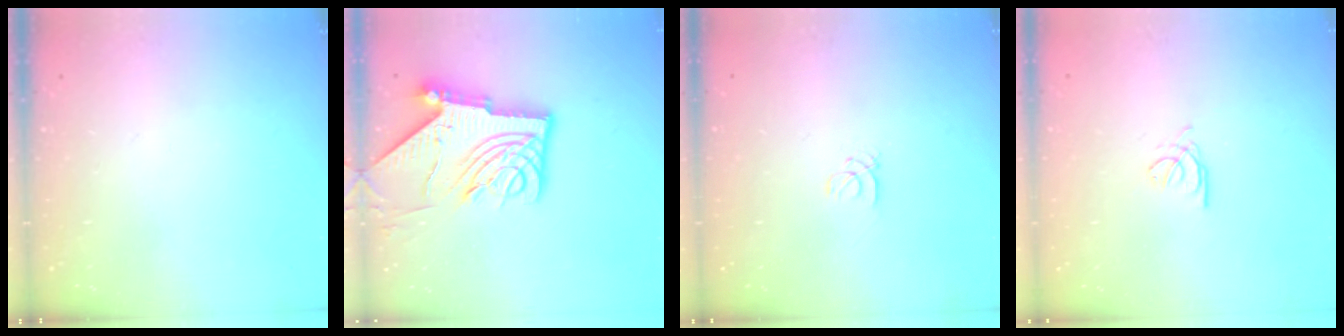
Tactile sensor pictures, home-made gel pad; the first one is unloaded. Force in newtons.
{"total": 15.6, "press": 15.4, "slide": 1.9}
{"total": 1.0, "press": 1.0, "slide": 0.1}
{"total": 2.6, "press": 2.6, "slide": 0.3}